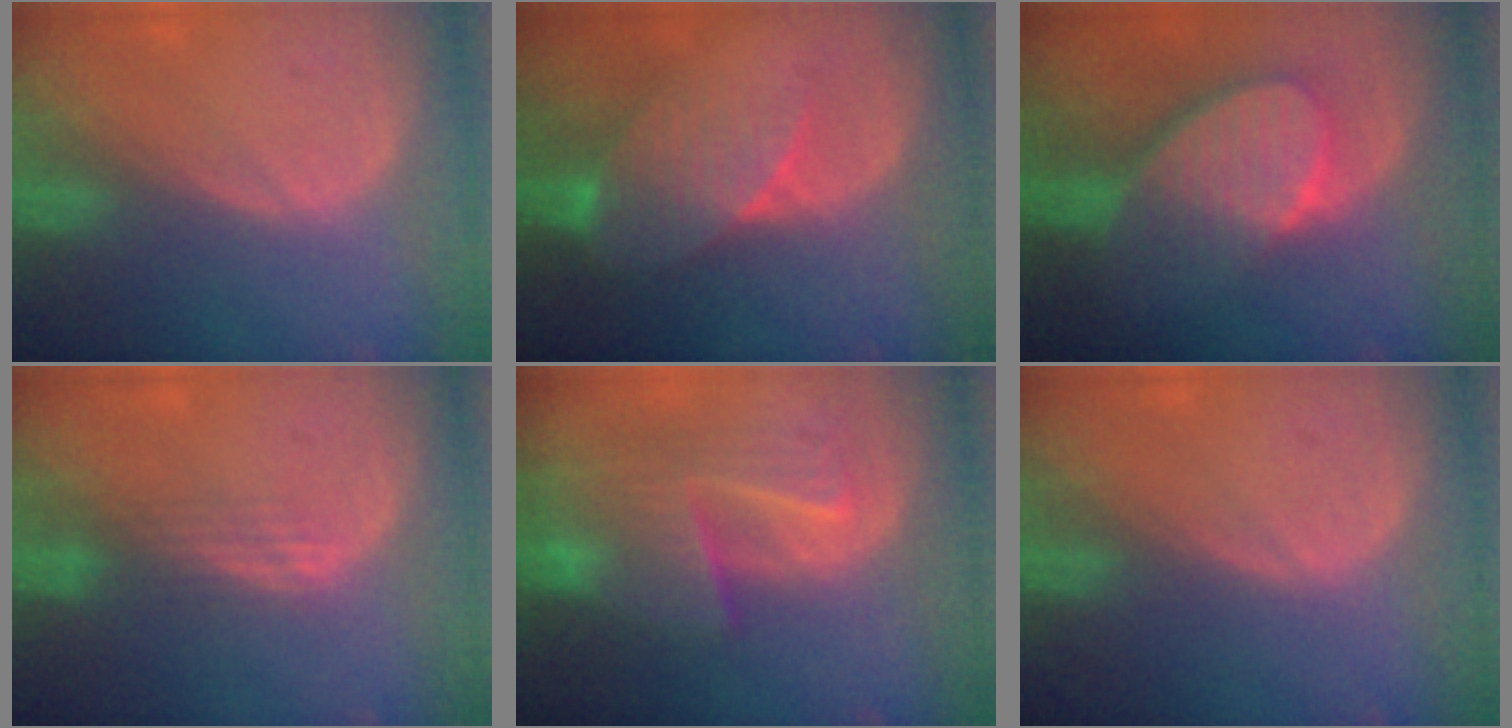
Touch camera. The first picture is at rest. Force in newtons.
{"total": 8.0, "press": 7.2, "slide": 3.4}
{"total": 8.8, "press": 8.0, "slide": 3.7}
{"total": 3.0, "press": 2.5, "slide": 1.6}
{"total": 7.7, "press": 7.6, "slide": 1.4}
{"total": 0.0}